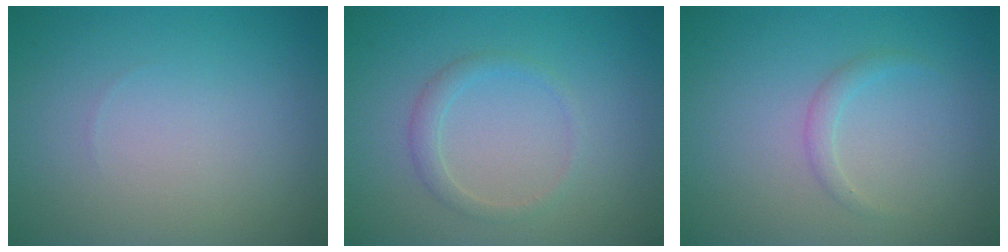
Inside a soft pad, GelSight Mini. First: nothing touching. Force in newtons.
{"total": 1.5, "press": 1.5, "slide": 0.2}
{"total": 1.1, "press": 1.1, "slide": 0.0}